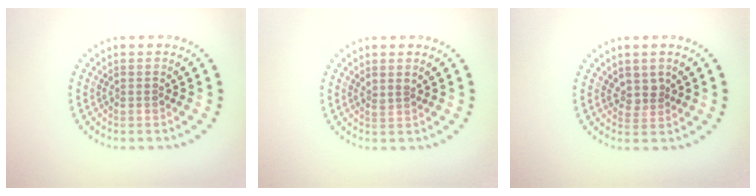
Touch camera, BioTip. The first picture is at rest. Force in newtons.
{"total": 0.6, "press": 0.3, "slide": 0.6}
{"total": 1.6, "press": 1.3, "slide": 1.0}